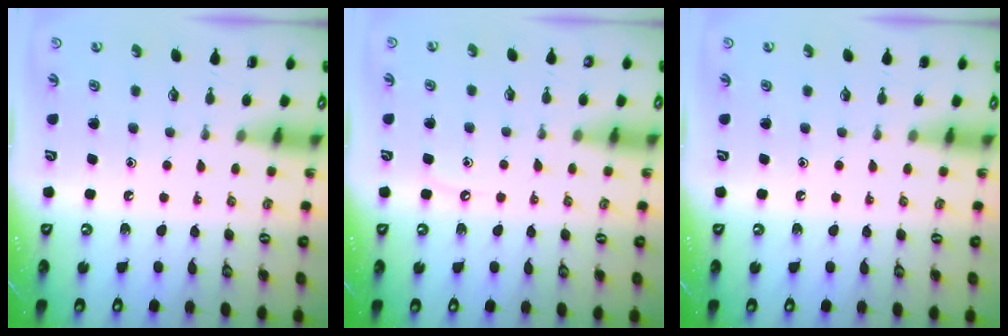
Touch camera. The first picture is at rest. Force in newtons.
{"total": 3.5, "press": 3.4, "slide": 0.5}
{"total": 0.0}